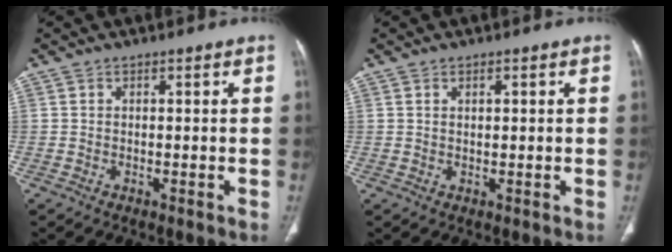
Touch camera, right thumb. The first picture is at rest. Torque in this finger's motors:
{"motor_torque": [0.16, 0.35, 0.31, 0.13, -0.03]}